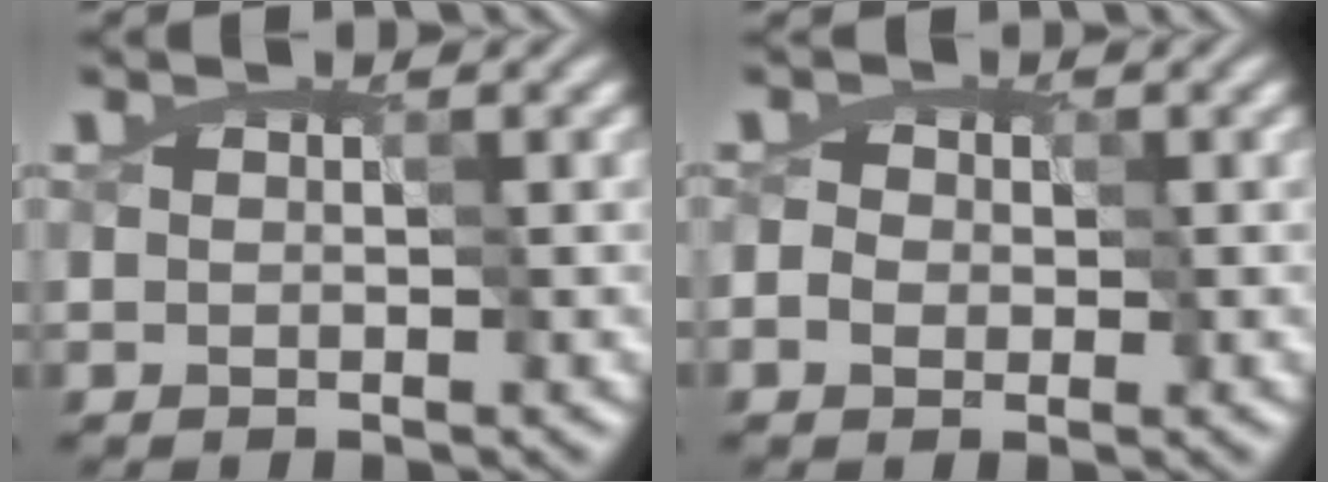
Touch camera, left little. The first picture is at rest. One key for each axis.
{"total": 2.6, "fx": -0.5, "fy": 2.4, "fz": 0.9, "tx": -0.008, "ty": 0.011, "tz": -0.017}